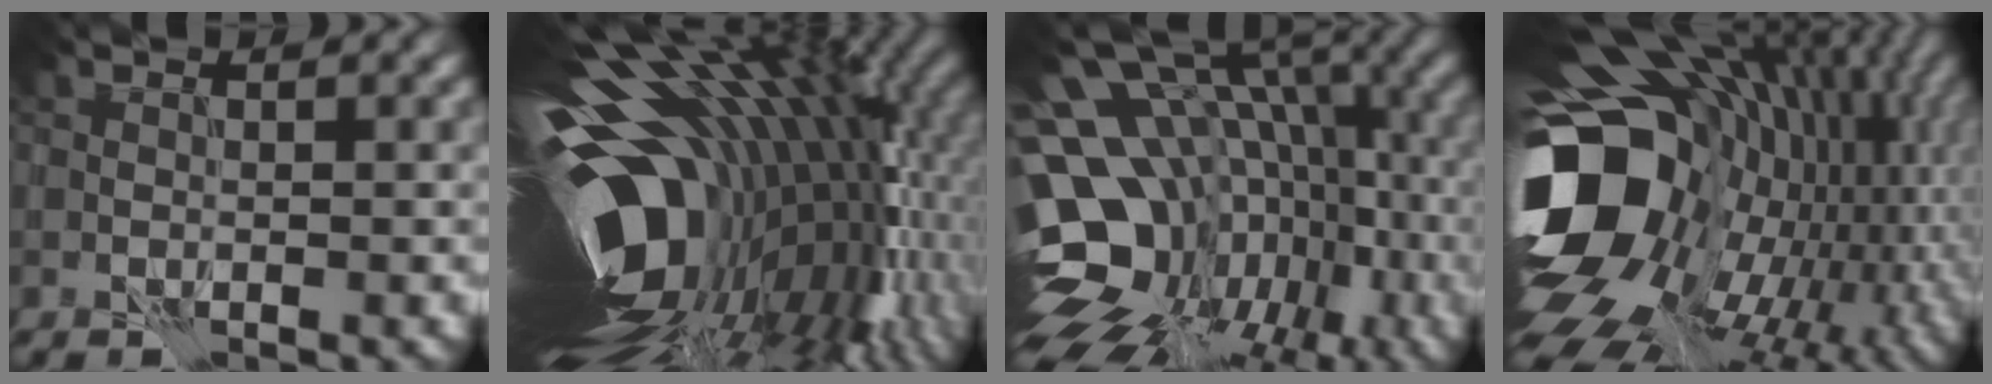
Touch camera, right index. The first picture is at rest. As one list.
[{"total": 20.2, "force": [-0.2, 10.2, 17.4], "torque": [-0.285, -0.040, 0.002]}, {"total": 18.6, "force": [-6.2, 13.1, 11.7], "torque": [-0.189, 0.010, -0.049]}, {"total": 19.5, "force": [-3.3, 13.6, 13.6], "torque": [-0.278, -0.025, -0.040]}]